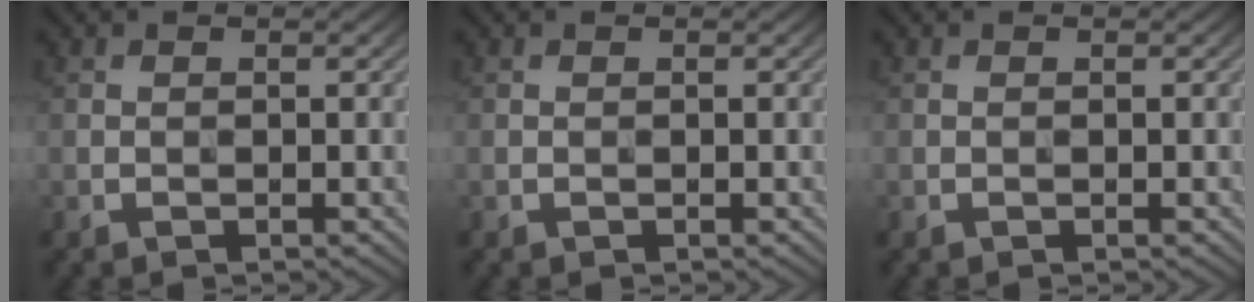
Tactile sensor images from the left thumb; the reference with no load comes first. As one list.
[{"total": 0.0}, {"total": 0.0}]